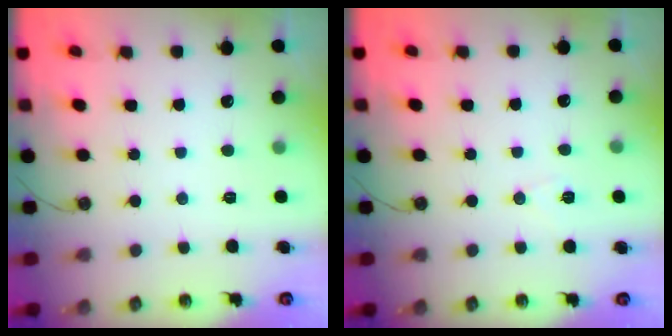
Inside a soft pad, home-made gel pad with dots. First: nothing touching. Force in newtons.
{"total": 5.3, "press": 3.8, "slide": 3.7}